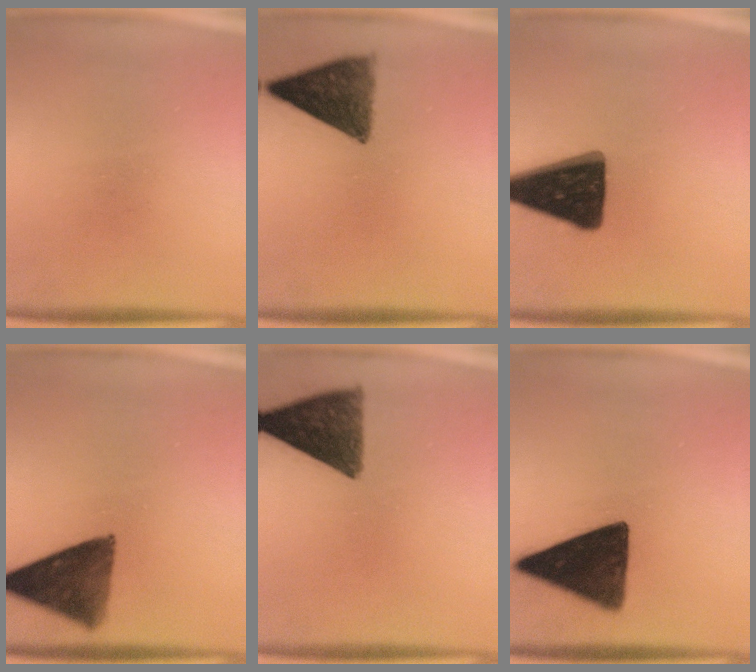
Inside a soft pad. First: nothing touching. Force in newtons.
{"total": 9.3}
{"total": 17.6}
{"total": 10.7}
{"total": 10.7}
{"total": 14.8}